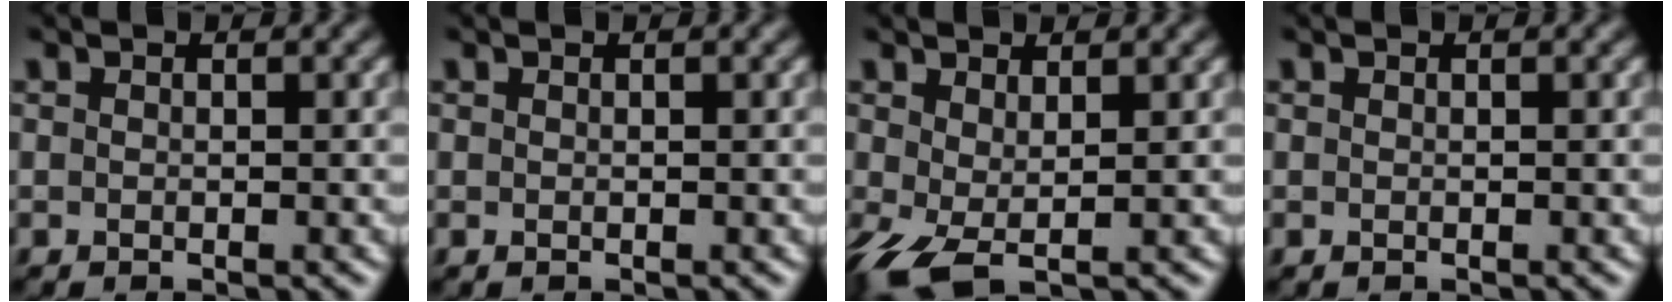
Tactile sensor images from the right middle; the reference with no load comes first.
{"total": 0.0}
{"total": 3.7, "force": [-0.4, 1.6, 3.4], "torque": [-0.084, -0.004, -0.010]}
{"total": 0.0}